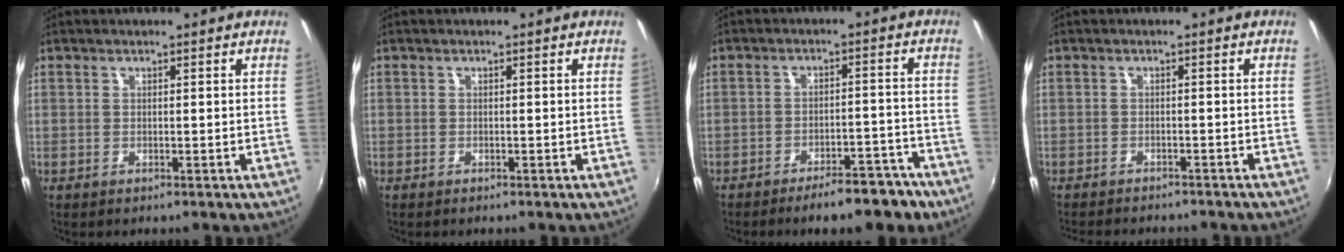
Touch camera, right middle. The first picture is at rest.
{"total": 0.5, "force": [-0.4, 0.3, 0.0], "torque": [-0.002, 0.001, -0.007]}
{"total": 8.7, "force": [-6.8, 2.8, 4.5], "torque": [-0.068, 0.020, -0.080]}
{"total": 7.7, "force": [-7.0, 1.5, 2.9], "torque": [-0.069, -0.016, -0.101]}